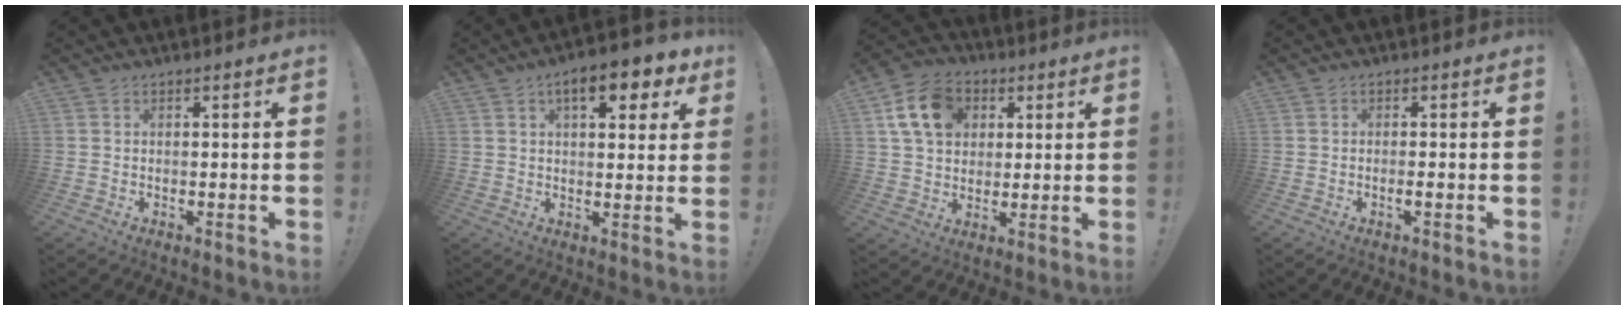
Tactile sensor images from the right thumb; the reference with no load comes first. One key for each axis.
{"total": 9.7, "fx": 4.5, "fy": 3.9, "fz": 7.6, "tx": -0.096, "ty": -0.014, "tz": 0.069}
{"total": 14.2, "fx": 5.0, "fy": 10.9, "fz": 7.6, "tx": -0.123, "ty": -0.003, "tz": 0.103}
{"total": 1.5, "fx": -0.8, "fy": -0.1, "fz": 1.3, "tx": -0.030, "ty": 0.002, "tz": -0.013}